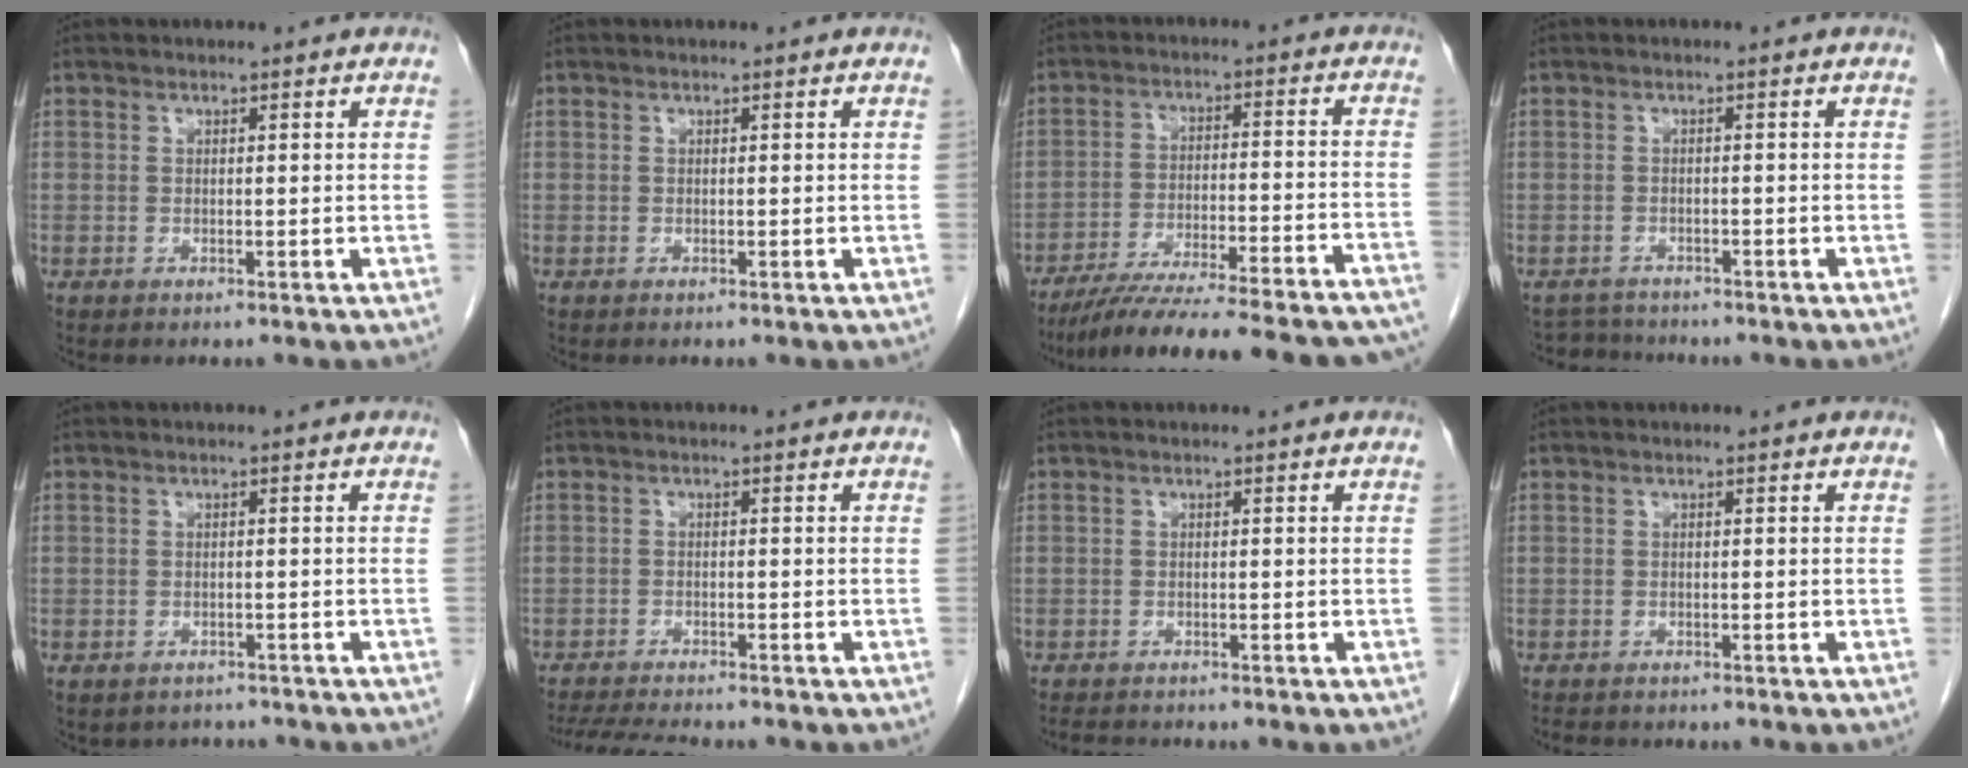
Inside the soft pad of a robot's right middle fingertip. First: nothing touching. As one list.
[{"total": 0.0}, {"total": 25.2, "force": [-22.5, 1.6, 11.2], "torque": [-0.122, -0.022, -0.312]}, {"total": 2.8, "force": [-2.6, 0.6, -0.8], "torque": [0.012, -0.009, -0.043]}, {"total": 3.8, "force": [-3.3, 1.8, 0.1], "torque": [0.000, 0.008, -0.043]}, {"total": 8.0, "force": [-7.3, 0.7, 3.2], "torque": [-0.052, -0.016, -0.116]}, {"total": 3.7, "force": [-3.5, 0.9, 1.1], "torque": [-0.016, -0.010, -0.054]}, {"total": 3.3, "force": [-2.9, 1.3, 1.1], "torque": [-0.020, -0.006, -0.039]}]